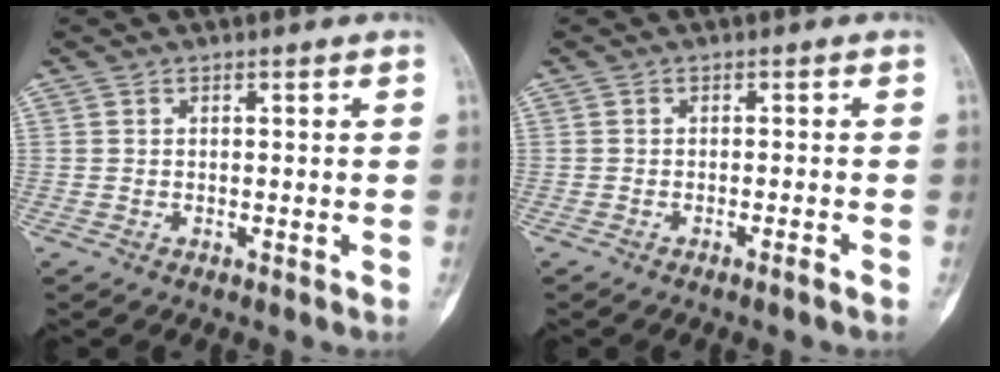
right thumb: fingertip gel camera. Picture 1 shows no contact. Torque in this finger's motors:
{"motor_torque": [-0.33, -0.37, 0.01, 0.20, 0.01]}